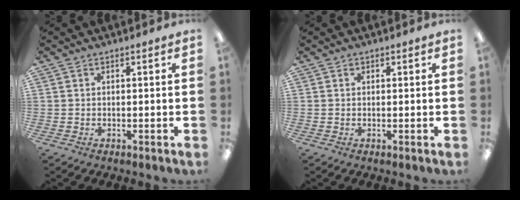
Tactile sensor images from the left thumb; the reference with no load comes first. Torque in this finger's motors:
{"motor_torque": [-0.18, -0.09, -0.19, 0.29, 0.00]}